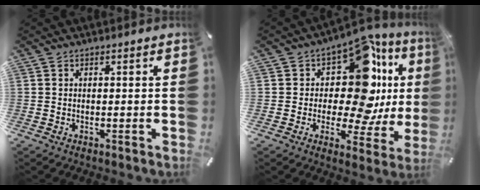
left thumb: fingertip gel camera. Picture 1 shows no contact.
{"total": 17.9, "force": [5.8, 9.8, 13.9], "torque": [-0.210, -0.065, 0.090]}